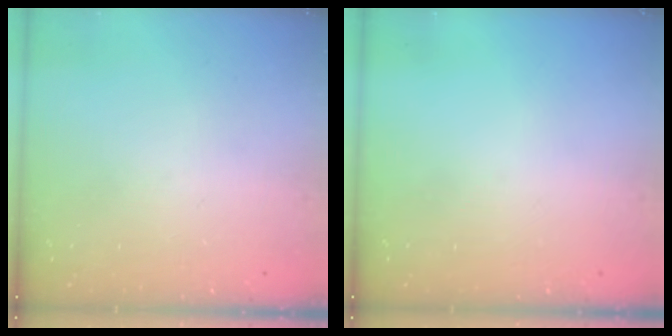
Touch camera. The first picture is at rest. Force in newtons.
{"total": 0.0}